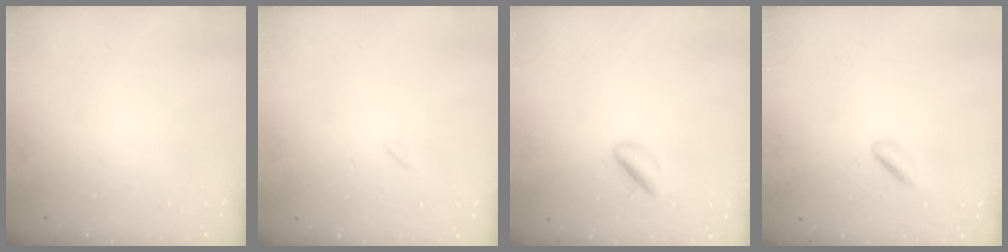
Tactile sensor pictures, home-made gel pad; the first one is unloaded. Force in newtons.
{"total": 0.0}
{"total": 2.3, "press": 2.3, "slide": 0.4}
{"total": 1.6, "press": 1.3, "slide": 0.8}